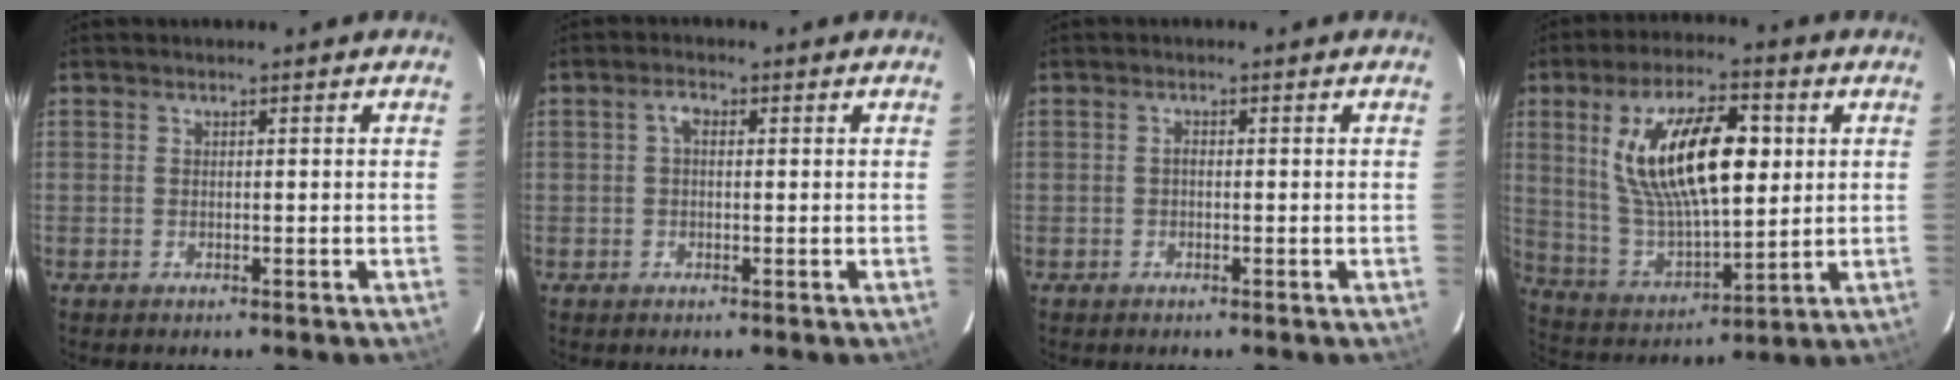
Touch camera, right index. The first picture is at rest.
{"total": 1.9, "force": [0.2, 1.1, 1.5], "torque": [-0.030, 0.010, 0.002]}
{"total": 0.5, "force": [-0.2, 0.3, 0.4], "torque": [-0.006, 0.004, -0.006]}
{"total": 19.9, "force": [5.1, 8.0, 17.5], "torque": [-0.324, 0.010, 0.107]}